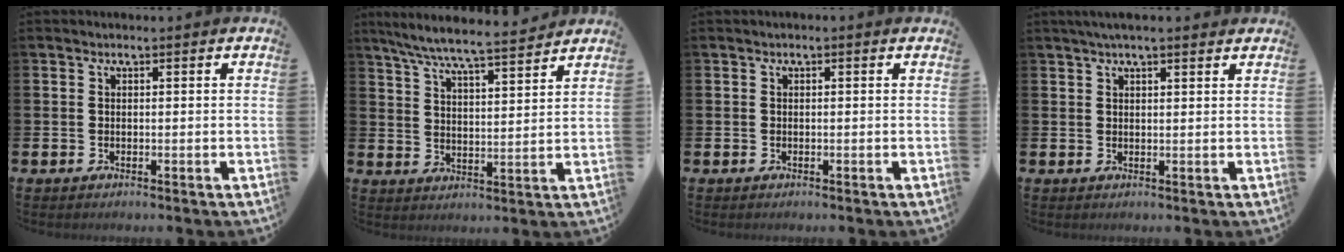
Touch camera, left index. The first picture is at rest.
{"total": 7.4, "force": [6.9, 0.2, 2.6], "torque": [-0.078, -0.044, 0.122]}
{"total": 0.0}
{"total": 2.9, "force": [2.4, 0.4, 1.5], "torque": [-0.024, -0.003, 0.041]}